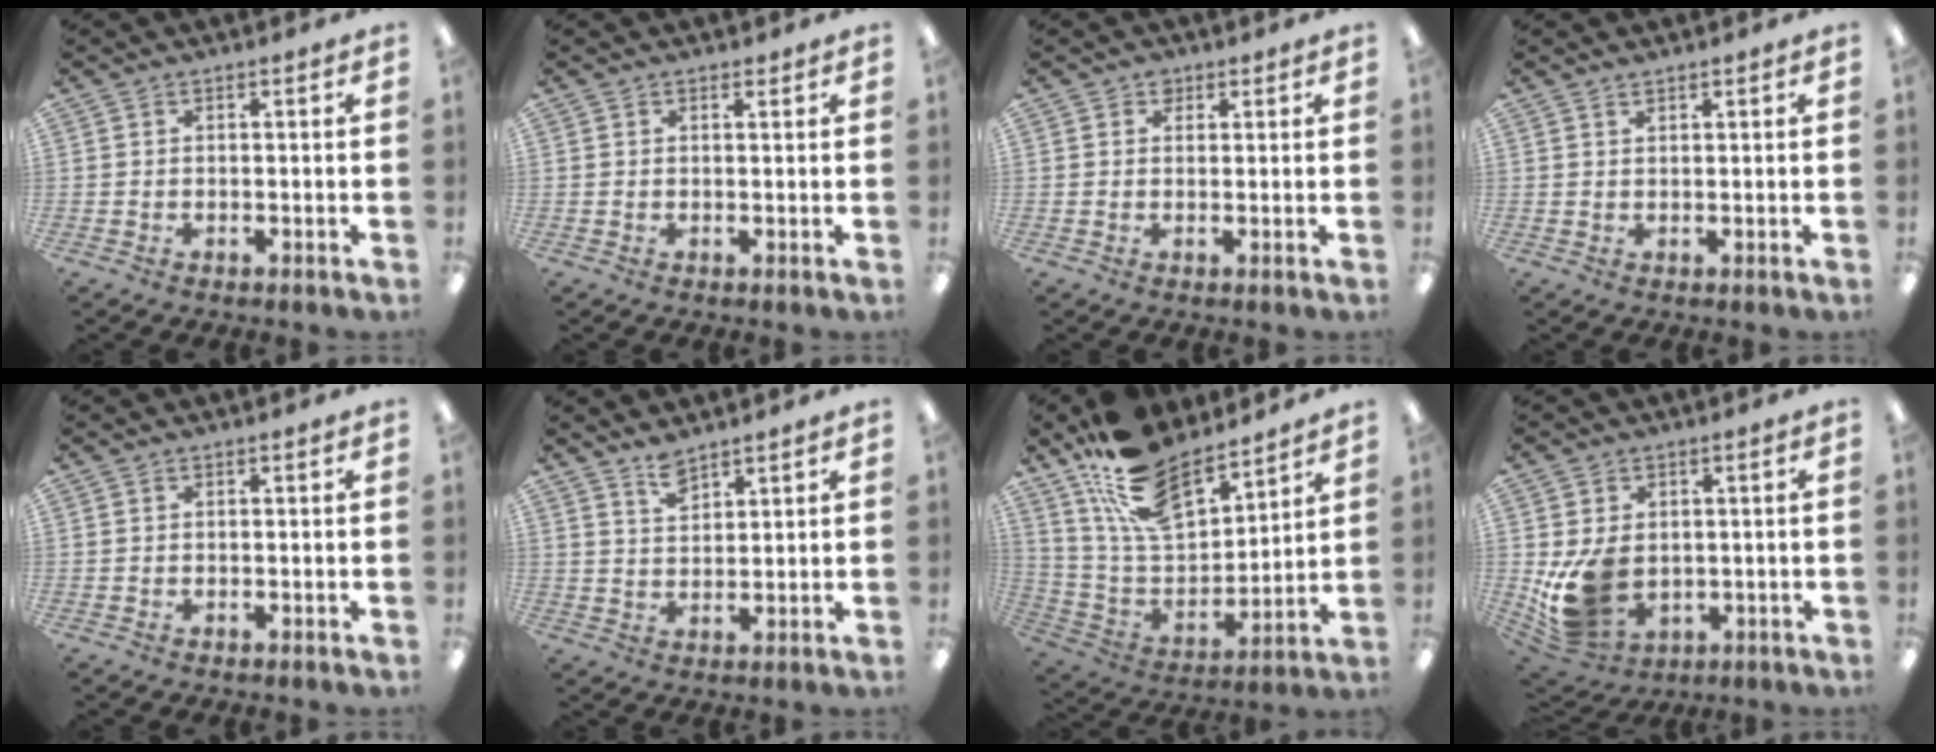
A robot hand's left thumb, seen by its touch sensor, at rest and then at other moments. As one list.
[{"total": 1.0, "force": [0.8, 0.6, 0.3], "torque": [0.001, -0.004, 0.014]}, {"total": 2.1, "force": [1.4, 1.4, 0.5], "torque": [-0.004, 0.000, 0.023]}, {"total": 1.1, "force": [1.0, 0.4, 0.3], "torque": [-0.007, -0.002, 0.020]}, {"total": 0.0}, {"total": 4.8, "force": [4.0, 1.9, 1.8], "torque": [-0.035, -0.018, 0.074]}, {"total": 19.1, "force": [14.5, 8.6, 9.1], "torque": [-0.192, -0.080, 0.267]}, {"total": 11.8, "force": [-0.5, 9.2, 7.4], "torque": [-0.150, -0.001, -0.003]}]